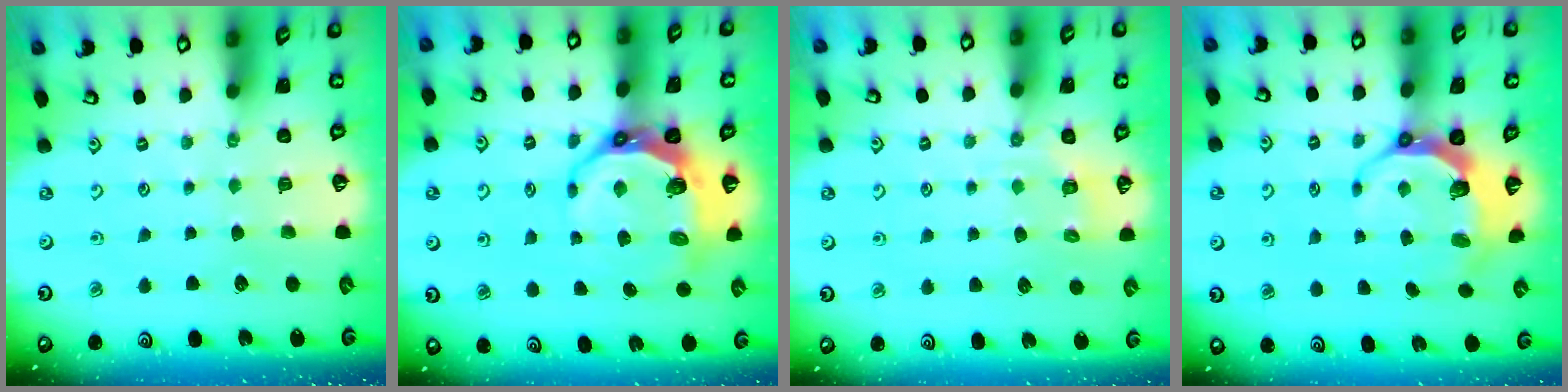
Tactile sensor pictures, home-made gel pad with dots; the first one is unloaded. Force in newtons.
{"total": 9.5, "press": 8.6, "slide": 4.0}
{"total": 4.0, "press": 3.6, "slide": 1.7}
{"total": 8.4, "press": 7.2, "slide": 4.3}